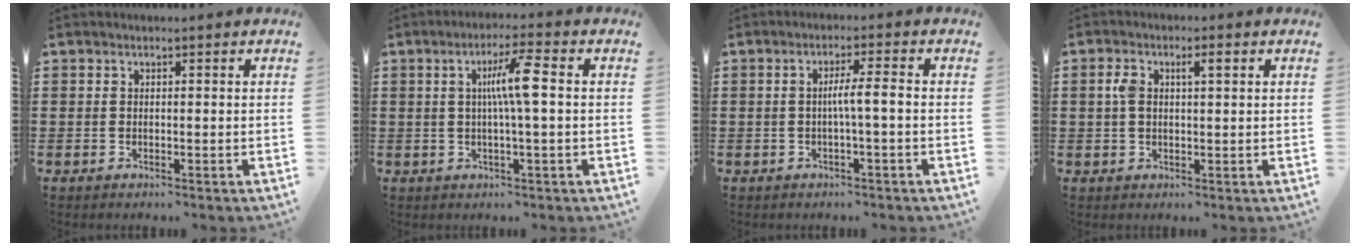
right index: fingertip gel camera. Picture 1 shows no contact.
{"total": 6.2, "force": [0.5, 0.2, 6.2], "torque": [-0.118, 0.001, 0.002]}
{"total": 4.3, "force": [-0.6, -0.1, 4.3], "torque": [-0.078, -0.002, -0.015]}
{"total": 3.3, "force": [0.9, 1.3, 2.9], "torque": [-0.061, 0.009, 0.012]}